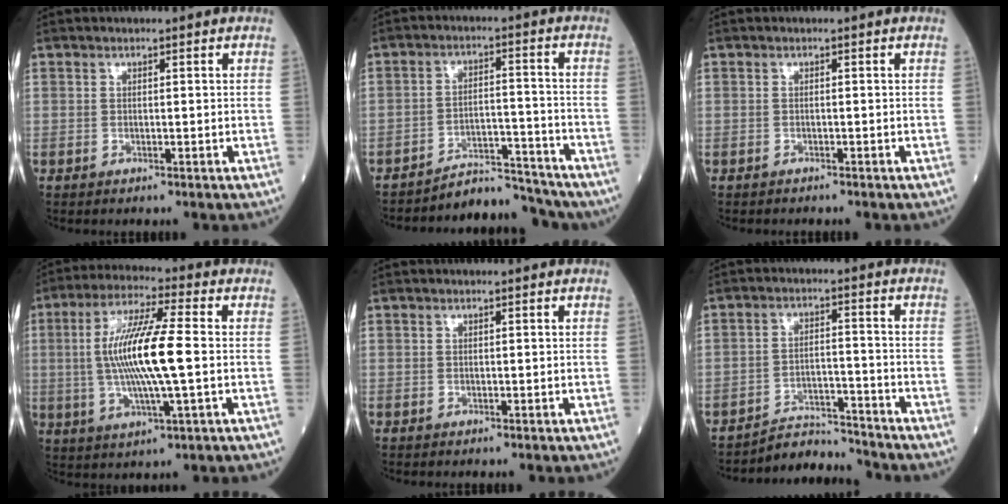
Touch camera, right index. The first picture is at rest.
{"total": 7.6, "force": [-7.4, 1.7, -0.2], "torque": [0.011, 0.035, -0.118]}
{"total": 1.0, "force": [-0.9, 0.2, 0.3], "torque": [-0.010, -0.001, -0.012]}
{"total": 12.8, "force": [-0.2, 1.0, 12.8], "torque": [-0.254, 0.003, -0.005]}
{"total": 0.0}
{"total": 5.9, "force": [-5.8, 0.2, -0.9], "torque": [0.015, 0.013, -0.094]}